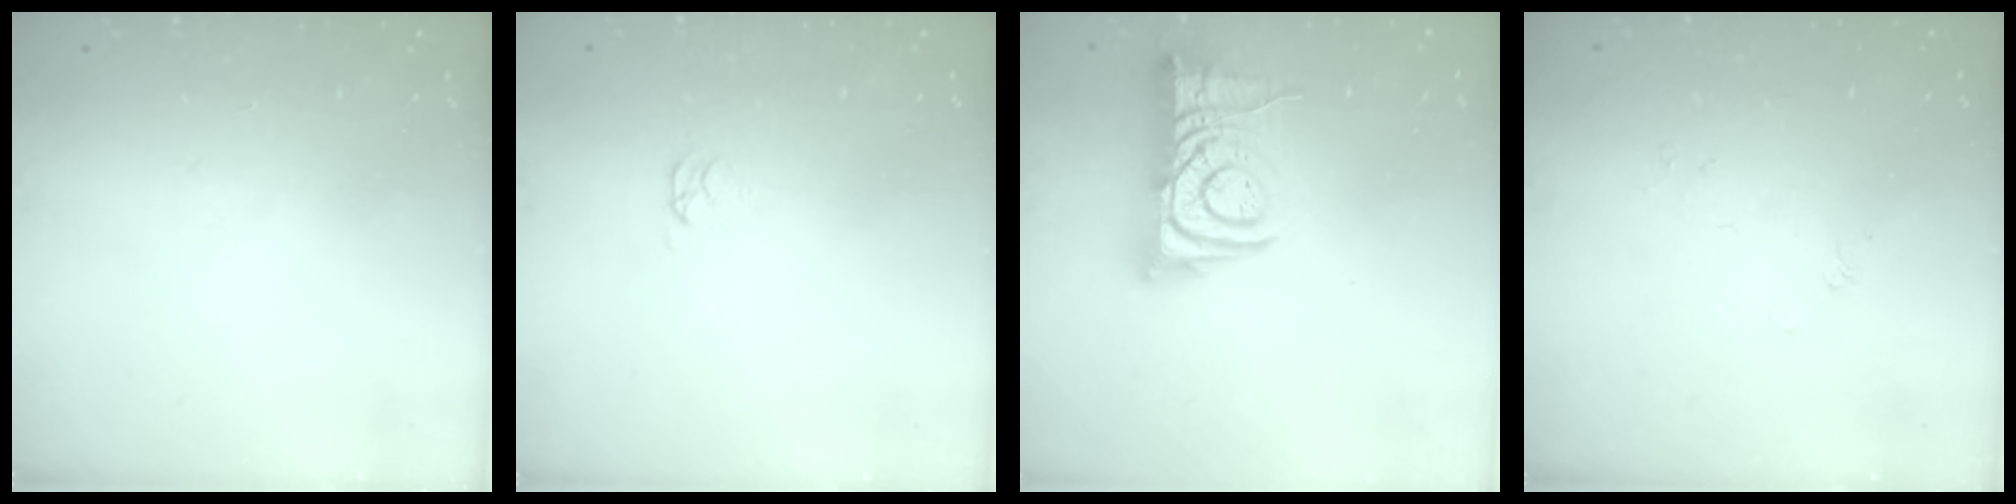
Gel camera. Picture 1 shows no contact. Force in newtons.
{"total": 1.6, "press": 1.6, "slide": 0.4}
{"total": 10.7, "press": 10.6, "slide": 1.2}
{"total": 0.0}